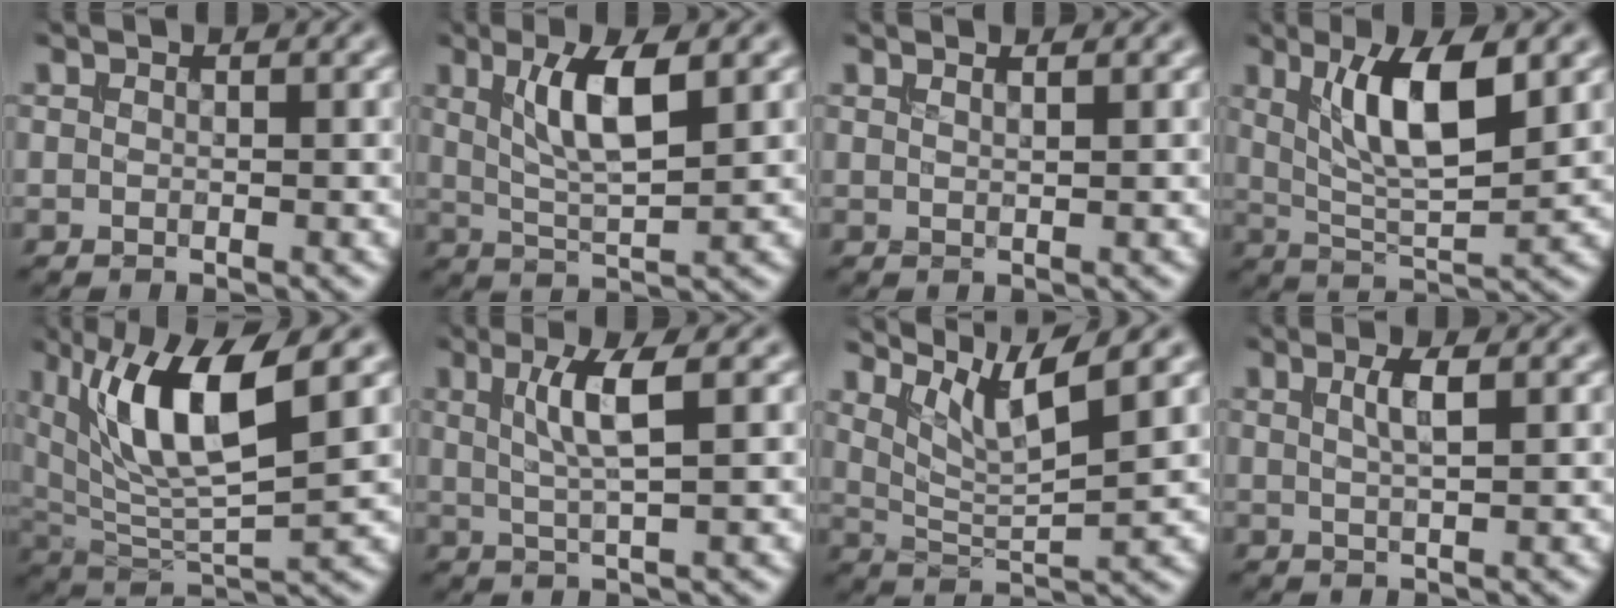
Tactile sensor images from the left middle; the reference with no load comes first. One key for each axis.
{"total": 5.4, "fx": 1.9, "fy": 1.5, "fz": 4.8, "tx": -0.091, "ty": -0.003, "tz": 0.037}
{"total": 1.0, "fx": 0.8, "fy": 0.3, "fz": 0.6, "tx": -0.003, "ty": 0.001, "tz": 0.005}
{"total": 7.3, "fx": 2.6, "fy": 2.1, "fz": 6.5, "tx": -0.112, "ty": -0.005, "tz": 0.048}
{"total": 9.0, "fx": 3.6, "fy": 2.6, "fz": 7.8, "tx": -0.146, "ty": -0.007, "tz": 0.066}
{"total": 4.0, "fx": 1.1, "fy": 0.7, "fz": 3.7, "tx": -0.067, "ty": 0.001, "tz": 0.022}
{"total": 5.4, "fx": 3.8, "fy": 0.9, "fz": 3.8, "tx": -0.069, "ty": 0.001, "tz": 0.072}
{"total": 2.2, "fx": 0.8, "fy": 0.6, "fz": 2.0, "tx": -0.033, "ty": 0.004, "tz": 0.010}